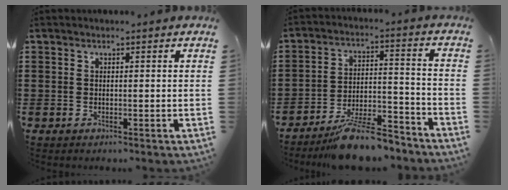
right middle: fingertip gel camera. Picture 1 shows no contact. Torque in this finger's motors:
{"motor_torque": [1.02, -0.90, 0.49, 0.21]}